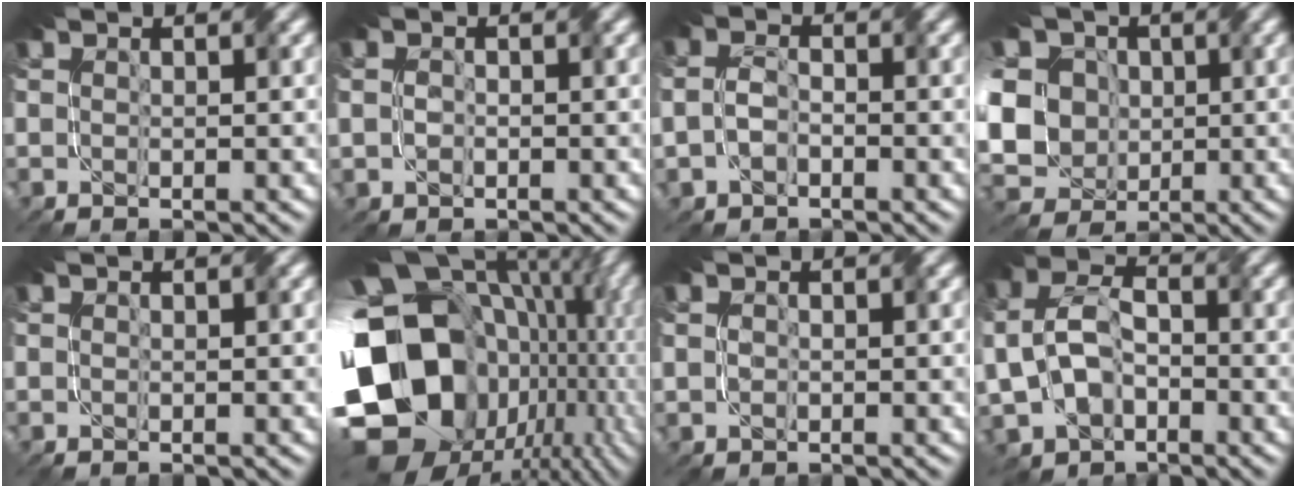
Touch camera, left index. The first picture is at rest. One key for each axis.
{"total": 1.4, "fx": -0.1, "fy": 1.3, "fz": 0.6, "tx": -0.010, "ty": -0.003, "tz": 0.001}
{"total": 2.1, "fx": -0.6, "fy": 1.6, "fz": 1.3, "tx": -0.030, "ty": -0.001, "tz": -0.014}
{"total": 16.9, "fx": 2.0, "fy": 14.4, "fz": 8.6, "tx": -0.219, "ty": 0.023, "tz": 0.001}
{"total": 0.0}
{"total": 20.8, "fx": -2.0, "fy": 16.1, "fz": 13.1, "tx": -0.271, "ty": -0.029, "tz": -0.003}
{"total": 0.8, "fx": 0.0, "fy": 0.7, "fz": 0.3, "tx": -0.006, "ty": -0.002, "tz": 0.003}
{"total": 6.7, "fx": -0.7, "fy": 4.9, "fz": 4.5, "tx": -0.102, "ty": -0.003, "tz": -0.015}